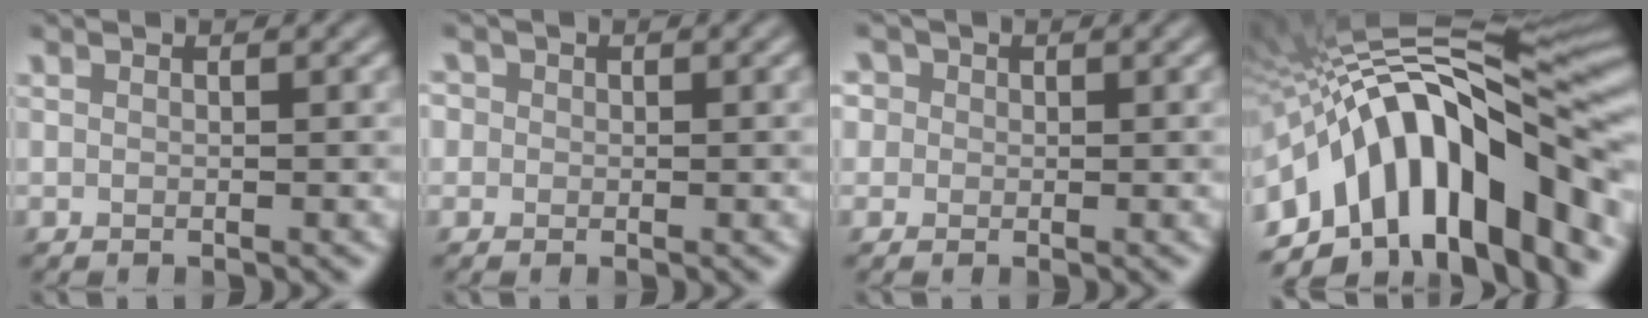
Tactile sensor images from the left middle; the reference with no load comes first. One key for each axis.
{"total": 2.6, "fx": 1.0, "fy": 2.2, "fz": 0.9, "tx": -0.003, "ty": 0.016, "tz": -0.006}
{"total": 3.8, "fx": 1.6, "fy": 3.1, "fz": 1.5, "tx": -0.020, "ty": 0.023, "tz": 0.000}
{"total": 16.1, "fx": -4.3, "fy": 7.7, "fz": 13.5, "tx": -0.189, "ty": 0.037, "tz": -0.089}